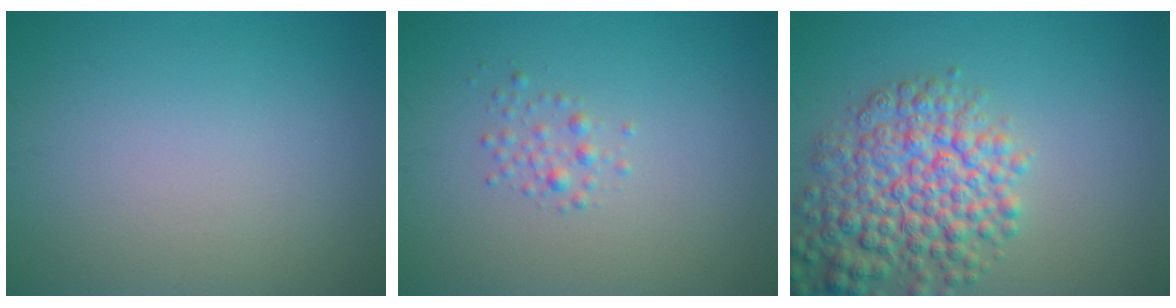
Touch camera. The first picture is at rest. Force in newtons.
{"total": 1.2, "press": 1.2, "slide": 0.1}
{"total": 7.2, "press": 7.2, "slide": 0.3}